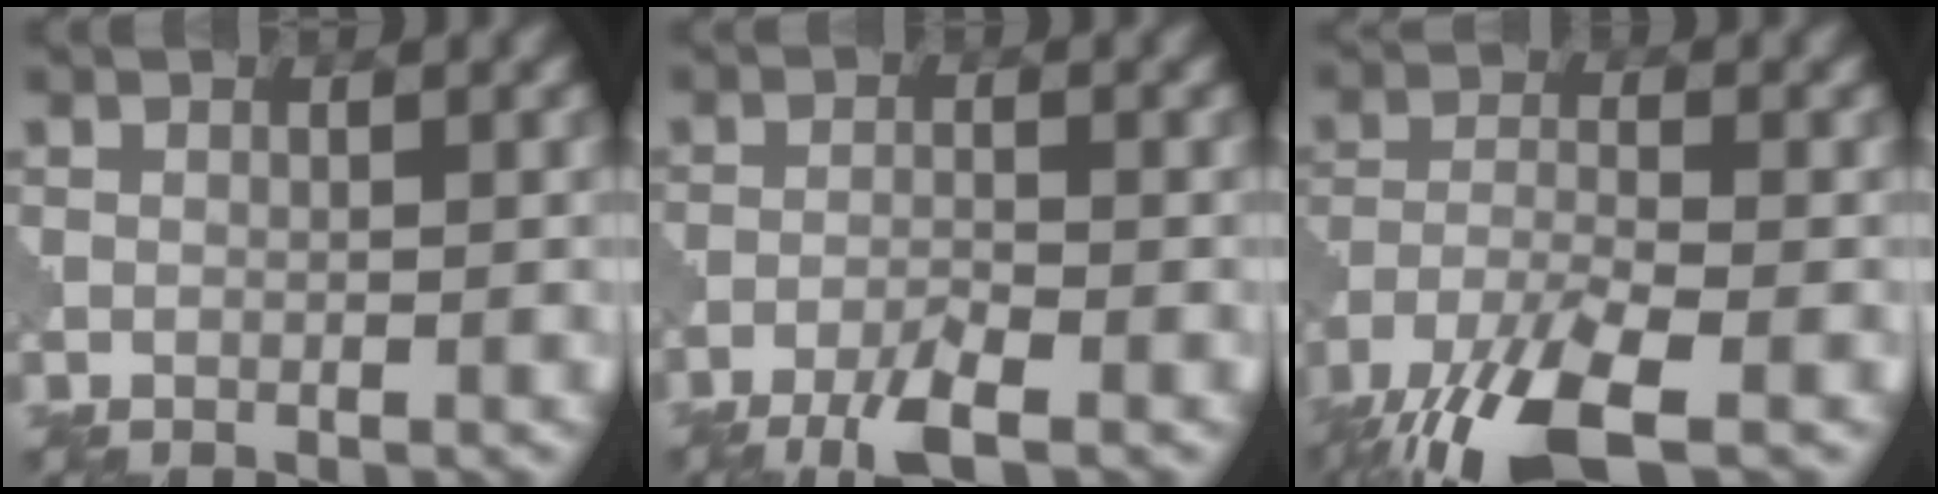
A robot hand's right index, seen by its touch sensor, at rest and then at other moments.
{"total": 3.5, "force": [-2.5, 0.5, 2.4], "torque": [-0.052, -0.001, -0.055]}
{"total": 9.4, "force": [-6.8, 2.6, 5.9], "torque": [-0.122, -0.016, -0.136]}